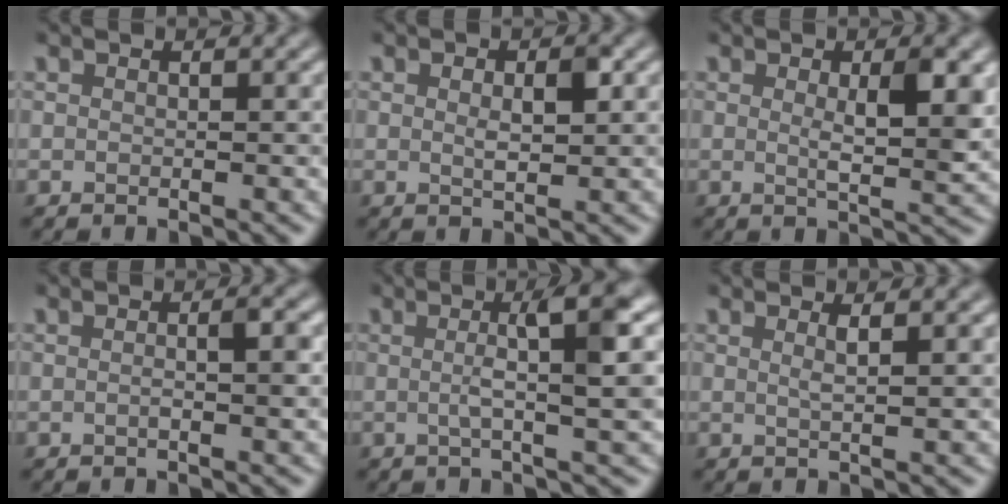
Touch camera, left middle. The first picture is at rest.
{"total": 2.3, "force": [0.4, 1.0, 2.0], "torque": [-0.034, 0.000, 0.007]}
{"total": 4.1, "force": [0.7, 1.2, 3.8], "torque": [-0.059, -0.007, 0.012]}
{"total": 1.8, "force": [-0.1, 0.3, 1.8], "torque": [-0.030, 0.002, -0.002]}
{"total": 5.9, "force": [0.8, 1.0, 5.7], "torque": [-0.084, 0.012, 0.007]}
{"total": 1.7, "force": [0.6, 0.5, 1.5], "torque": [-0.017, 0.001, 0.005]}